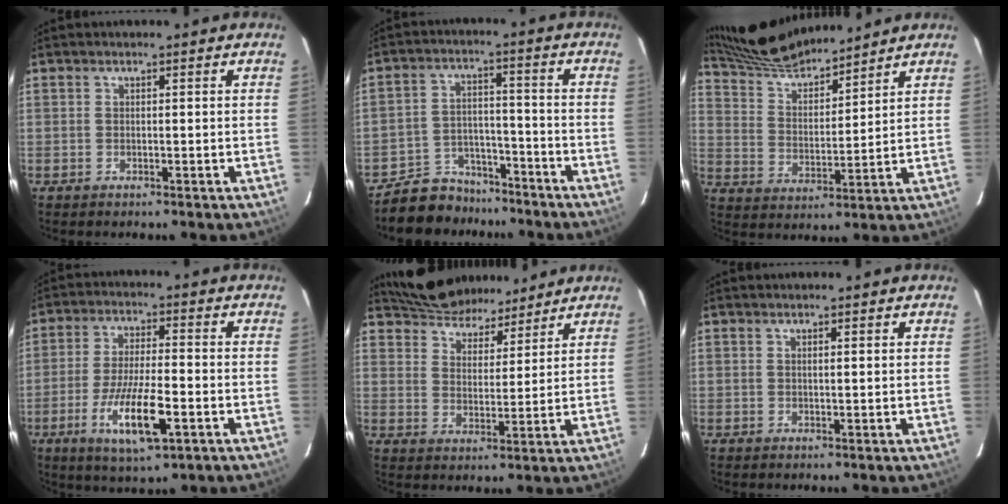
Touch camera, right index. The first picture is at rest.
{"total": 10.2, "force": [-8.9, 4.8, 1.4], "torque": [-0.050, 0.024, -0.132]}
{"total": 14.9, "force": [13.7, 2.0, 5.3], "torque": [-0.098, 0.011, 0.243]}
{"total": 12.0, "force": [-4.8, 2.6, 10.7], "torque": [-0.214, -0.019, -0.085]}
{"total": 12.1, "force": [10.7, 4.2, 3.7], "torque": [-0.083, 0.030, 0.174]}
{"total": 1.0, "force": [0.6, -0.4, 0.6], "torque": [-0.013, 0.000, 0.010]}